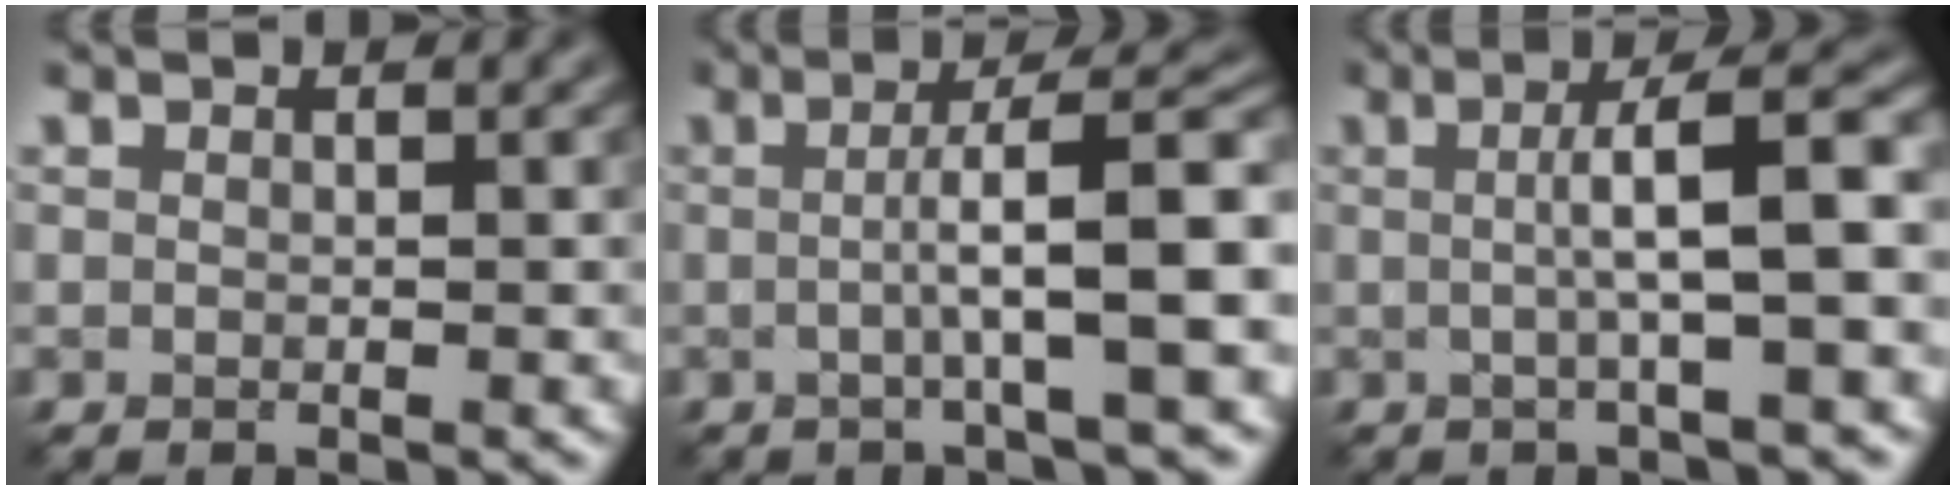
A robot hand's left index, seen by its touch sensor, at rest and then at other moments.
{"total": 7.4, "force": [-0.1, 1.3, 7.3], "torque": [-0.098, 0.008, -0.003]}
{"total": 6.7, "force": [0.4, 1.3, 6.6], "torque": [-0.090, 0.013, 0.002]}